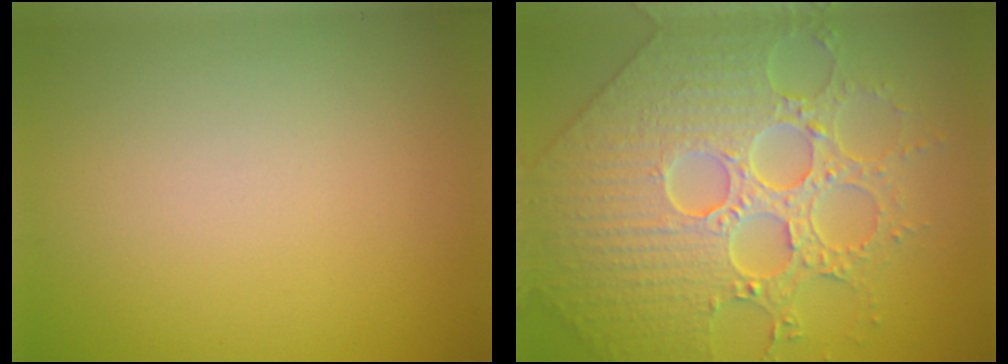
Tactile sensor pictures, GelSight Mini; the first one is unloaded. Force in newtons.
{"total": 7.1, "press": 6.3, "slide": 3.3}